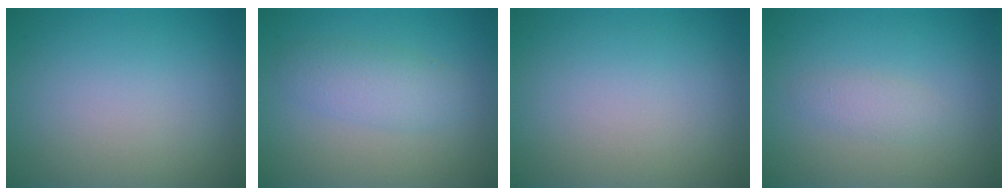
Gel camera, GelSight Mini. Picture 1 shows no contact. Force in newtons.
{"total": 2.7, "press": 2.7, "slide": 0.1}
{"total": 0.0}
{"total": 1.3, "press": 1.3, "slide": 0.0}